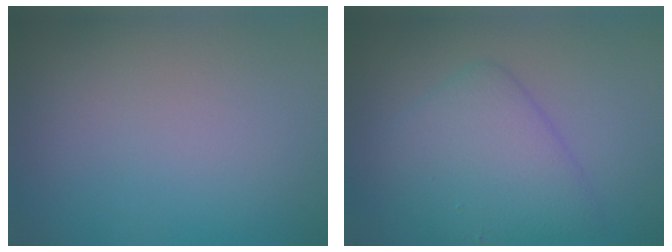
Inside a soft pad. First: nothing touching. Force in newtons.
{"total": 5.1, "press": 5.1, "slide": 0.1}